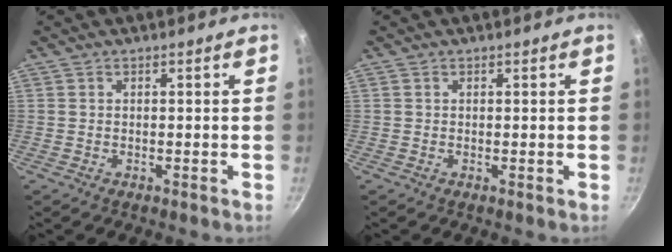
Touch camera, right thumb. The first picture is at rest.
{"total": 0.0}